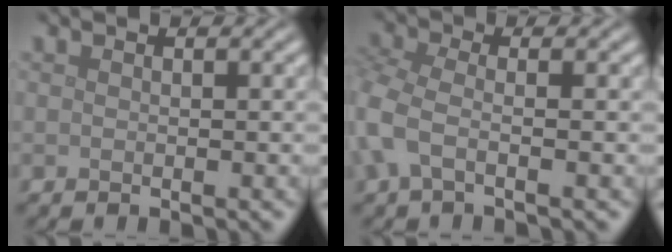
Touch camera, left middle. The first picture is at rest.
{"total": 3.1, "force": [-0.6, 1.4, 2.7], "torque": [-0.072, -0.003, -0.023]}